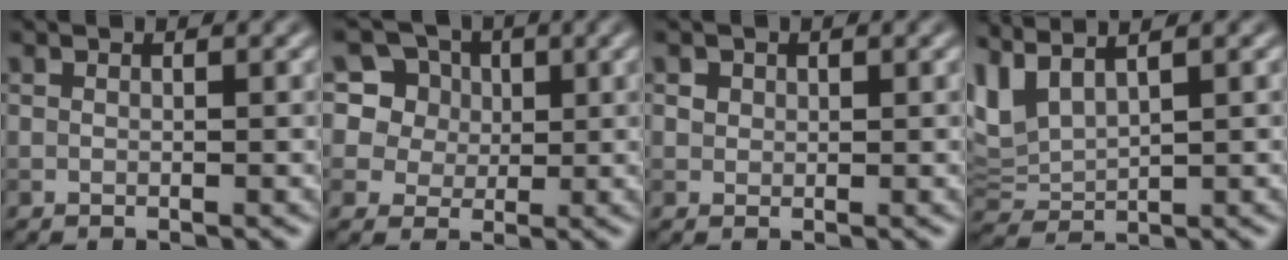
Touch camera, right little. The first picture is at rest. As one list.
[{"total": 10.9, "force": [5.2, 8.7, 4.0], "torque": [-0.113, 0.034, 0.082]}, {"total": 1.4, "force": [0.8, 1.1, 0.4], "torque": [-0.008, -0.005, 0.017]}, {"total": 4.1, "force": [2.9, 1.5, 2.5], "torque": [-0.072, 0.008, 0.066]}]